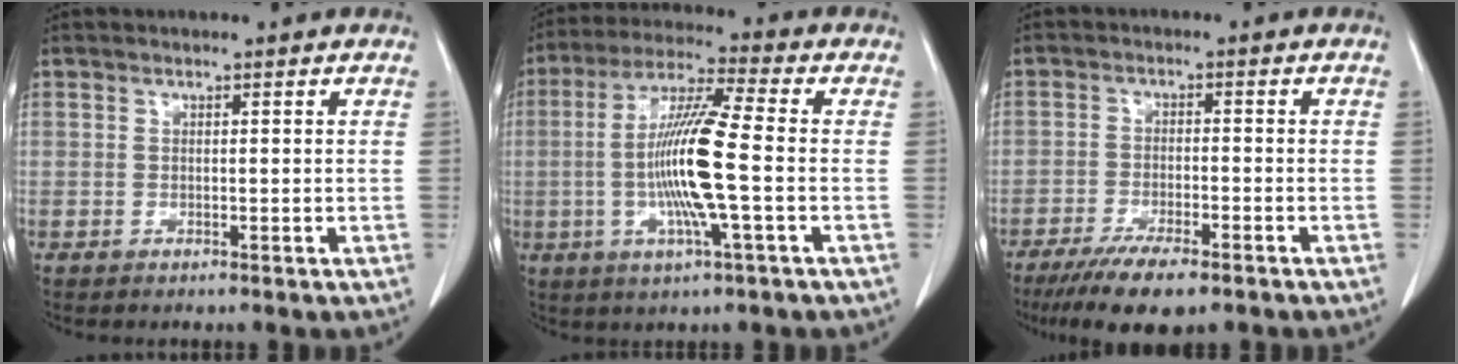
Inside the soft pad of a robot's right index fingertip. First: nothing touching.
{"total": 12.8, "force": [-1.7, 0.0, 12.7], "torque": [-0.250, -0.003, -0.040]}
{"total": 8.9, "force": [-6.4, 1.9, 5.9], "torque": [-0.097, -0.017, -0.101]}